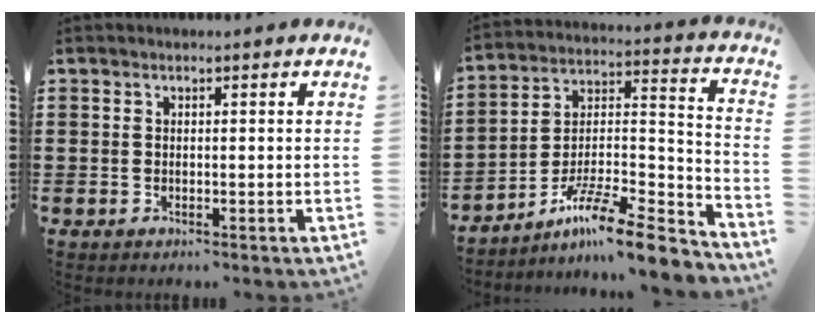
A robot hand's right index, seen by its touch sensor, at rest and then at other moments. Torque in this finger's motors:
{"motor_torque": [0.10, 0.41, 0.05, 0.03]}